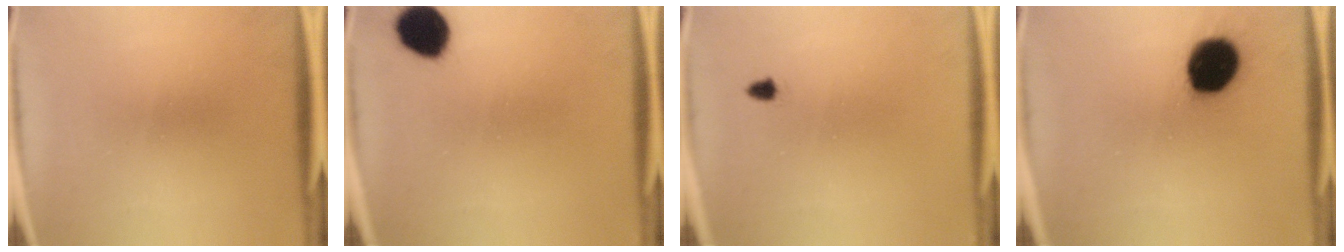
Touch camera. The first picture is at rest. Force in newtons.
{"total": 9.7}
{"total": 1.1}
{"total": 15.0}